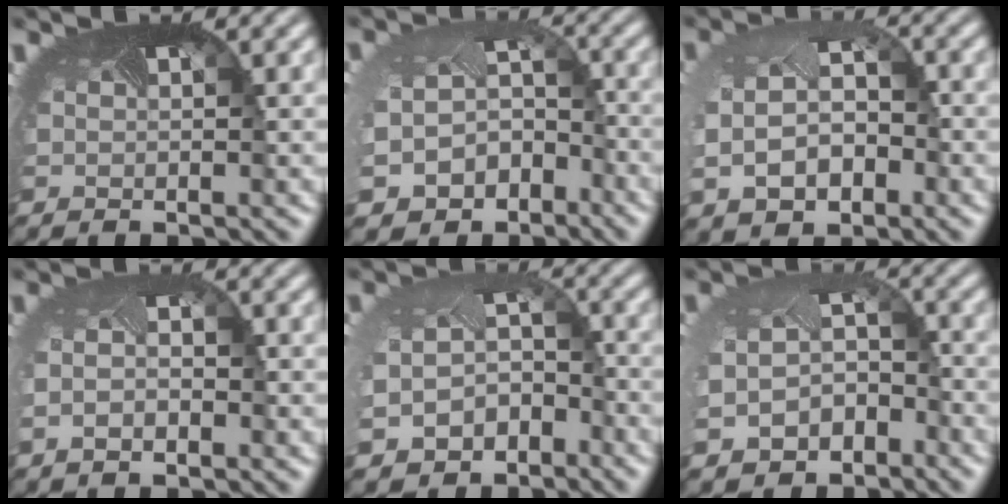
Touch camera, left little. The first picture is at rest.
{"total": 7.2, "force": [-4.1, 5.3, 2.6], "torque": [-0.060, -0.041, -0.051]}
{"total": 5.7, "force": [-0.7, 3.9, 4.1], "torque": [-0.101, -0.017, -0.001]}
{"total": 2.4, "force": [-0.5, 1.3, 1.9], "torque": [-0.043, -0.010, -0.008]}
{"total": 6.6, "force": [-3.7, 4.8, 2.7], "torque": [-0.073, -0.046, -0.047]}
{"total": 6.0, "force": [-3.3, 4.2, 2.7], "torque": [-0.079, -0.043, -0.042]}